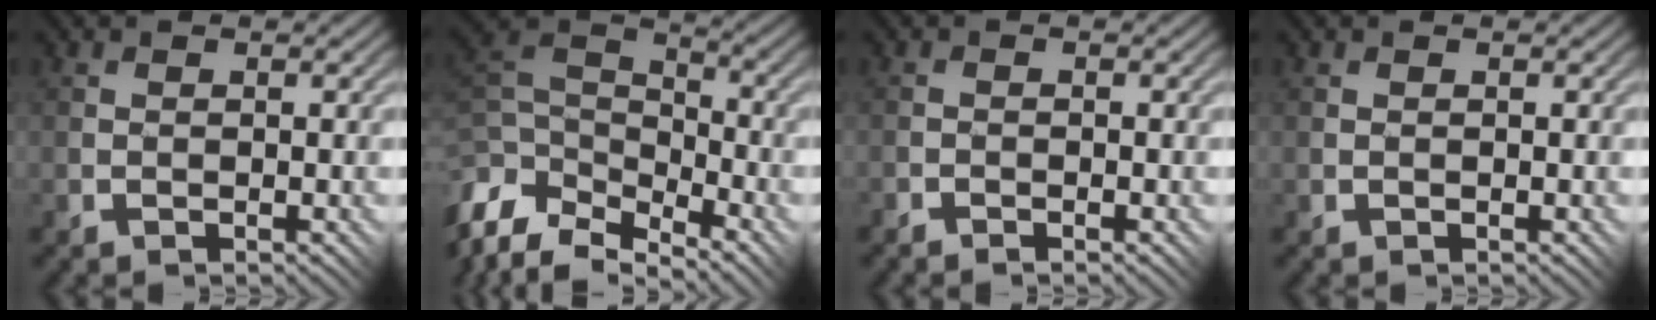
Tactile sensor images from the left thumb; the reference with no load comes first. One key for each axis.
{"total": 12.6, "fx": -8.0, "fy": 6.8, "fz": 7.1, "tx": -0.195, "ty": 0.005, "tz": -0.127}
{"total": 1.1, "fx": -1.1, "fy": 0.1, "fz": 0.0, "tx": -0.001, "ty": 0.004, "tz": -0.023}
{"total": 0.0}